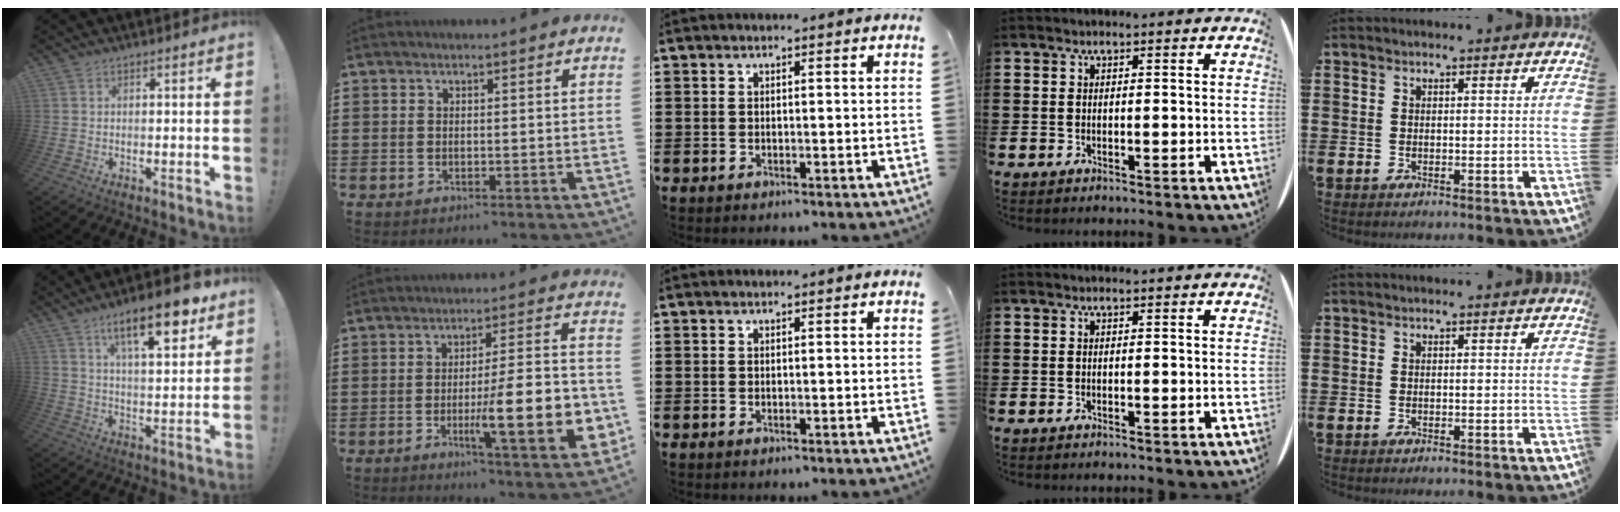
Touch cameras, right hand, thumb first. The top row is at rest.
{"thumb": {"total": 16.2, "force": [9.1, 4.9, 12.5], "torque": [-0.191, -0.040, 0.141]}, "index": {"total": 14.4, "force": [-3.6, 3.2, 13.5], "torque": [-0.206, -0.011, -0.060]}}